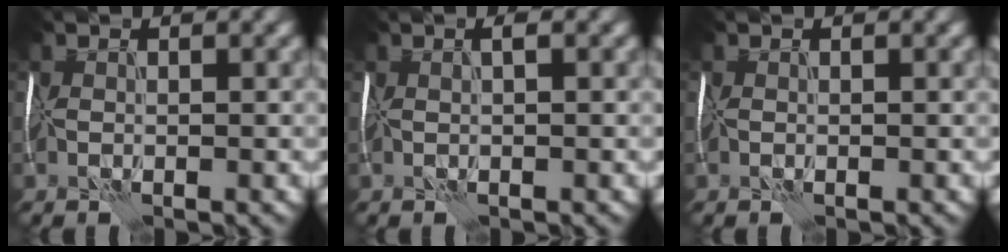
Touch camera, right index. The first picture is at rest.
{"total": 0.6, "force": [0.3, -0.1, 0.5], "torque": [-0.014, -0.001, 0.006]}
{"total": 0.0}